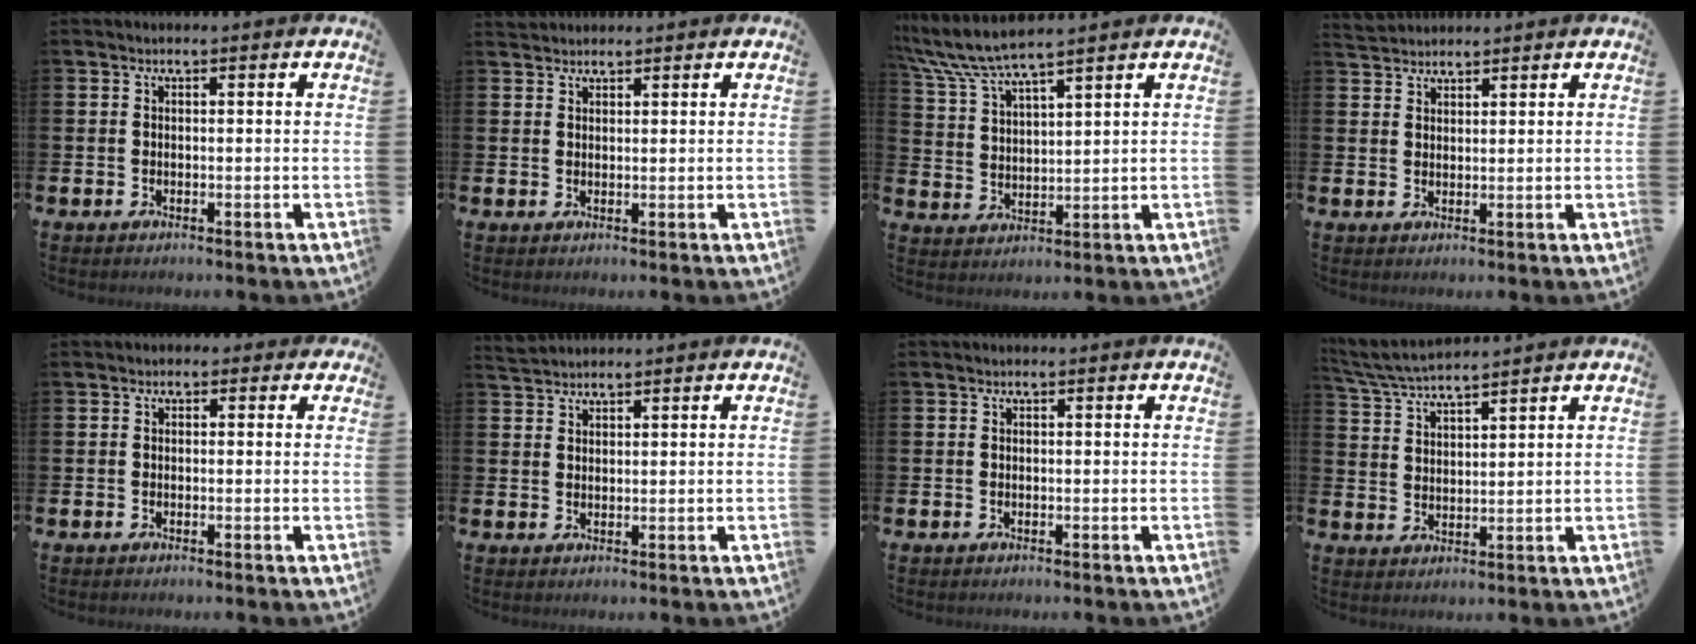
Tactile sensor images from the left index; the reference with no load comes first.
{"total": 1.7, "force": [1.6, 0.6, 0.1], "torque": [0.004, -0.001, 0.028]}
{"total": 6.5, "force": [6.1, 0.3, 2.4], "torque": [-0.072, -0.026, 0.107]}
{"total": 2.4, "force": [2.3, 0.7, -0.1], "torque": [-0.004, -0.005, 0.044]}
{"total": 0.9, "force": [-0.3, 0.8, 0.2], "torque": [0.001, 0.007, -0.010]}
{"total": 2.1, "force": [2.1, 0.4, 0.0], "torque": [-0.004, -0.003, 0.039]}
{"total": 0.0}
{"total": 4.8, "force": [4.6, 0.1, 1.2], "torque": [-0.046, -0.020, 0.083]}